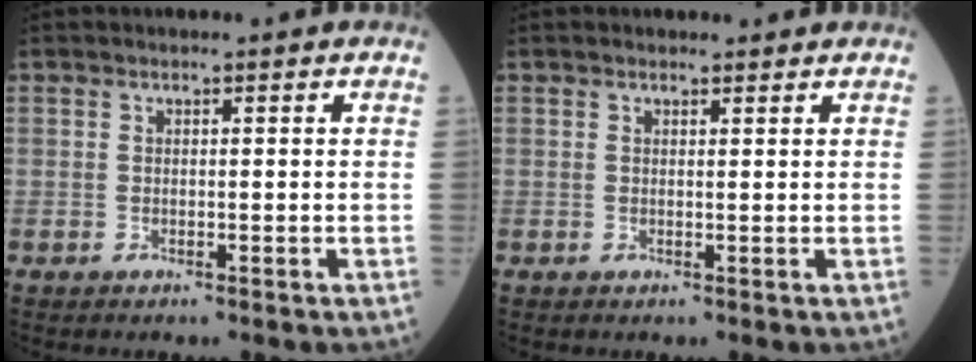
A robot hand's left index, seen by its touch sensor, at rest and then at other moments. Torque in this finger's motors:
{"motor_torque": [0.11, -0.04, -0.09, -0.08]}